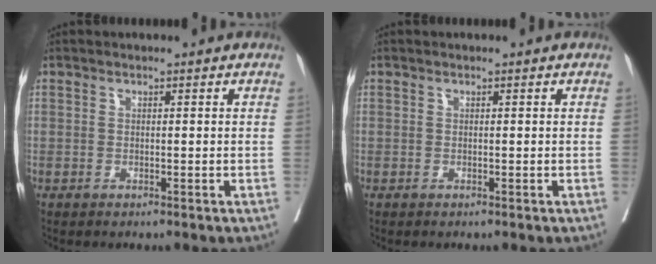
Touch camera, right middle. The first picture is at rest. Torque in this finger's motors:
{"motor_torque": [0.01, 0.02, 0.00, 0.00]}